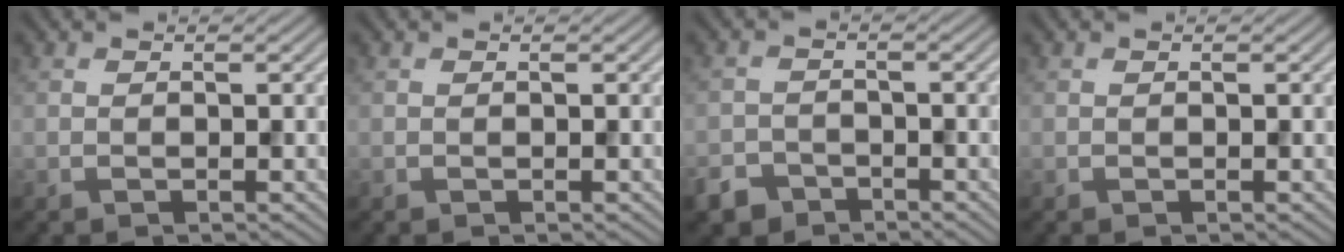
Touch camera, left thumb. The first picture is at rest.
{"total": 0.0}
{"total": 3.5, "force": [-2.8, 2.0, 0.7], "torque": [-0.021, -0.003, -0.055]}
{"total": 0.0}